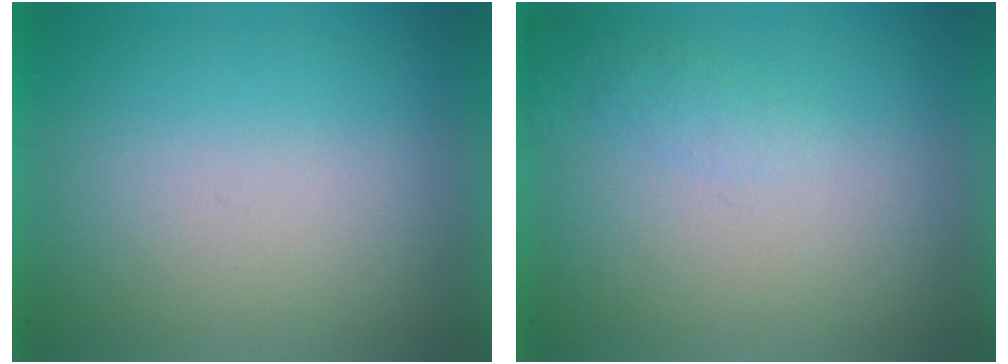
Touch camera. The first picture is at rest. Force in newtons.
{"total": 1.1}